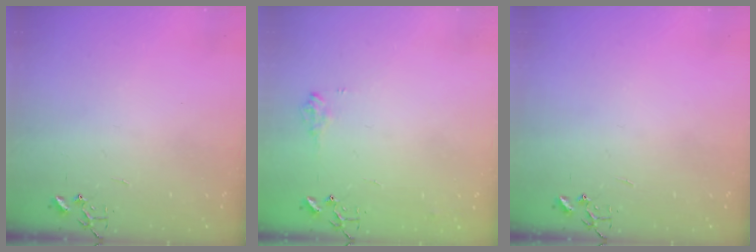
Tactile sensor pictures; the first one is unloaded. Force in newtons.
{"total": 7.7, "press": 7.7, "slide": 0.3}
{"total": 0.0}